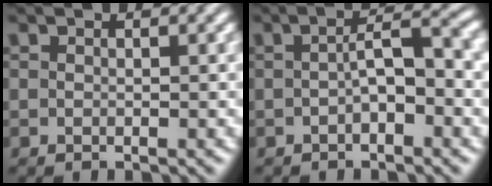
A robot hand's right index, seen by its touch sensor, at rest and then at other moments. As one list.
[{"total": 2.5, "force": [-0.5, -0.3, 2.4], "torque": [-0.028, 0.006, -0.008]}]